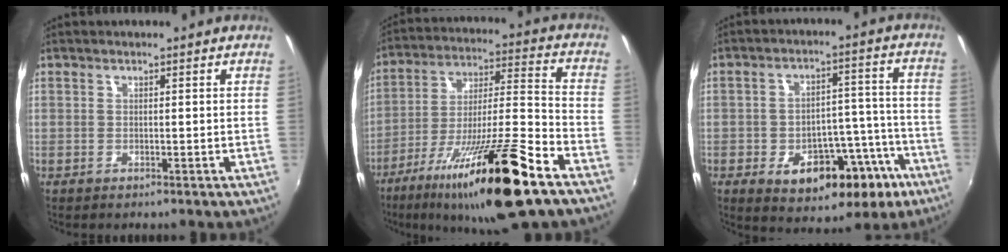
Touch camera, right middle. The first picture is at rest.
{"total": 22.4, "force": [-13.9, 1.4, 17.6], "torque": [-0.307, -0.029, -0.235]}
{"total": 15.2, "force": [-7.4, 8.7, 10.1], "torque": [-0.149, 0.021, -0.082]}